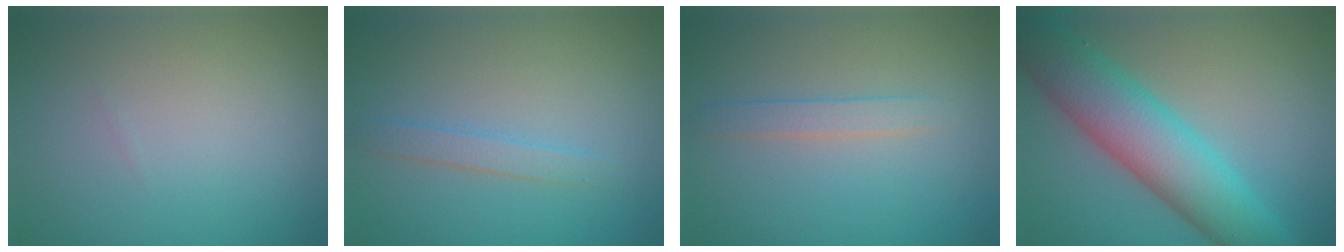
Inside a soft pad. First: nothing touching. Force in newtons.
{"total": 1.5, "press": 1.5, "slide": 0.0}
{"total": 1.6, "press": 1.6, "slide": 0.1}
{"total": 9.0, "press": 9.0, "slide": 0.2}